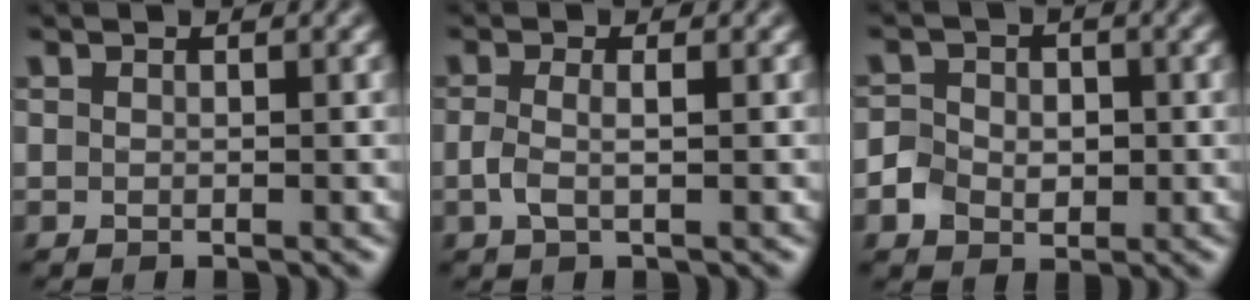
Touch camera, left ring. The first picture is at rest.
{"total": 1.6, "force": [-0.2, 0.5, 1.5], "torque": [-0.034, -0.001, -0.005]}
{"total": 3.8, "force": [-0.9, 3.3, 1.7], "torque": [-0.018, 0.000, -0.030]}